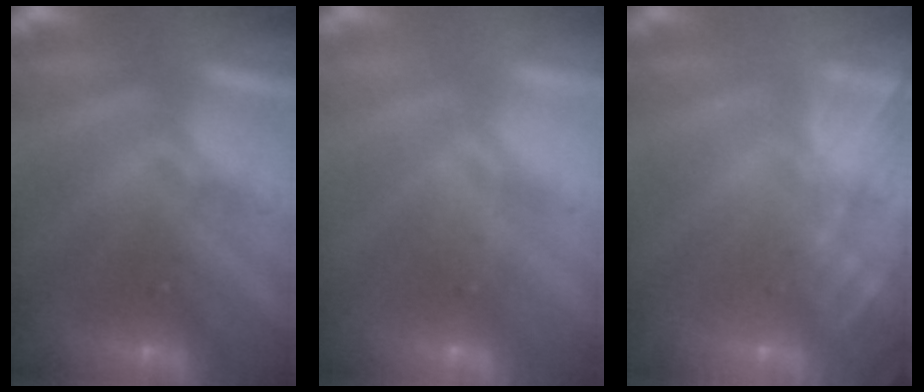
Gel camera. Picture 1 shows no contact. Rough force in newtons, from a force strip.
{"total": 4.8}
{"total": 7.1}